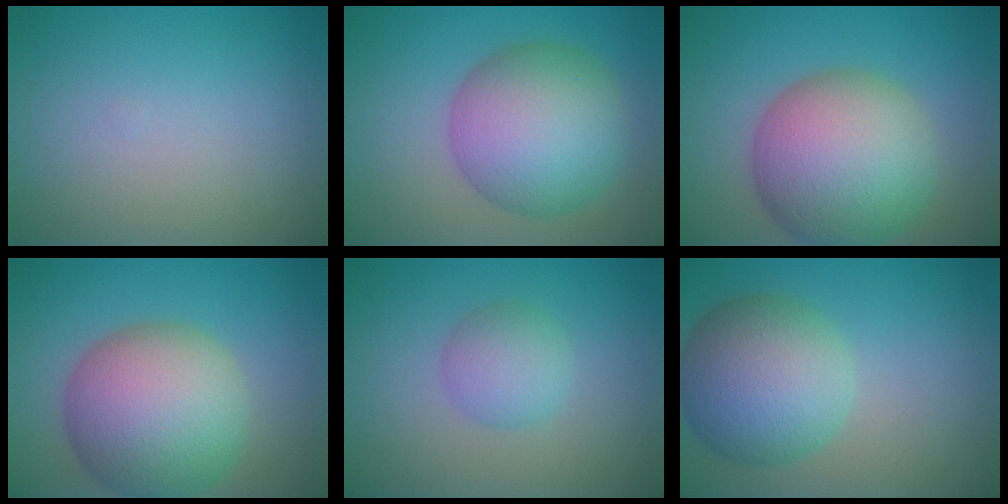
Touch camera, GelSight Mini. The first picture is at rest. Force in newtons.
{"total": 10.0, "press": 10.0, "slide": 0.2}
{"total": 11.7, "press": 11.7, "slide": 0.4}
{"total": 11.3, "press": 11.3, "slide": 0.4}
{"total": 3.0, "press": 3.0, "slide": 0.1}
{"total": 8.8, "press": 8.8, "slide": 0.3}